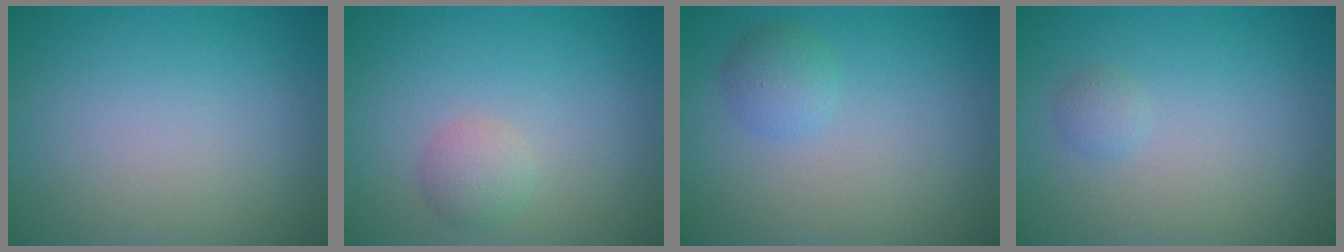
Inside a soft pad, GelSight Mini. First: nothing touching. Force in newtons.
{"total": 1.8, "press": 1.8, "slide": 0.1}
{"total": 1.7, "press": 1.7, "slide": 0.1}
{"total": 0.8, "press": 0.8, "slide": 0.0}